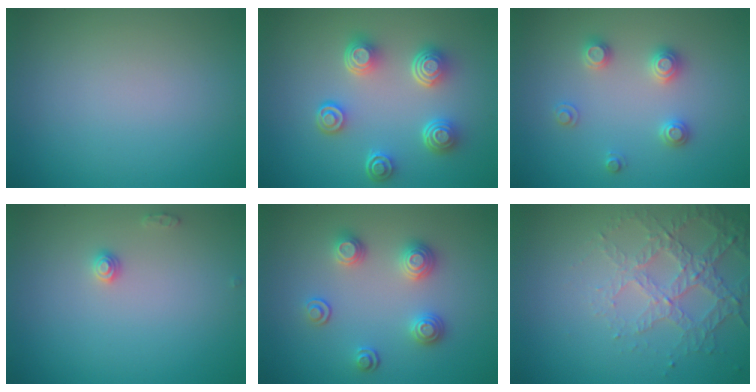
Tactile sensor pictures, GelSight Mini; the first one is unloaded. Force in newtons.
{"total": 5.1, "press": 3.8, "slide": 3.4}
{"total": 2.5, "press": 2.5, "slide": 0.3}
{"total": 1.0, "press": 1.0, "slide": 0.1}
{"total": 3.1, "press": 2.8, "slide": 1.4}
{"total": 4.2, "press": 3.0, "slide": 2.9}